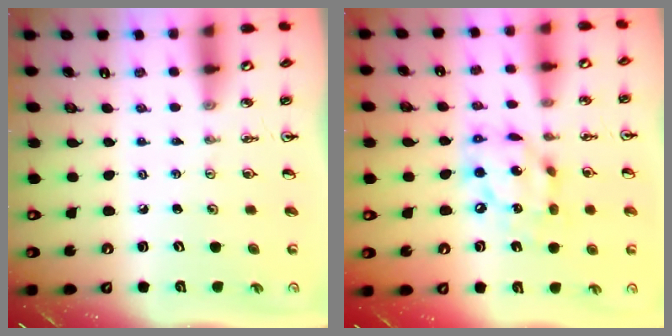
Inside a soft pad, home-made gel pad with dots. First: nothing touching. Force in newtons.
{"total": 14.2, "press": 14.2, "slide": 1.2}